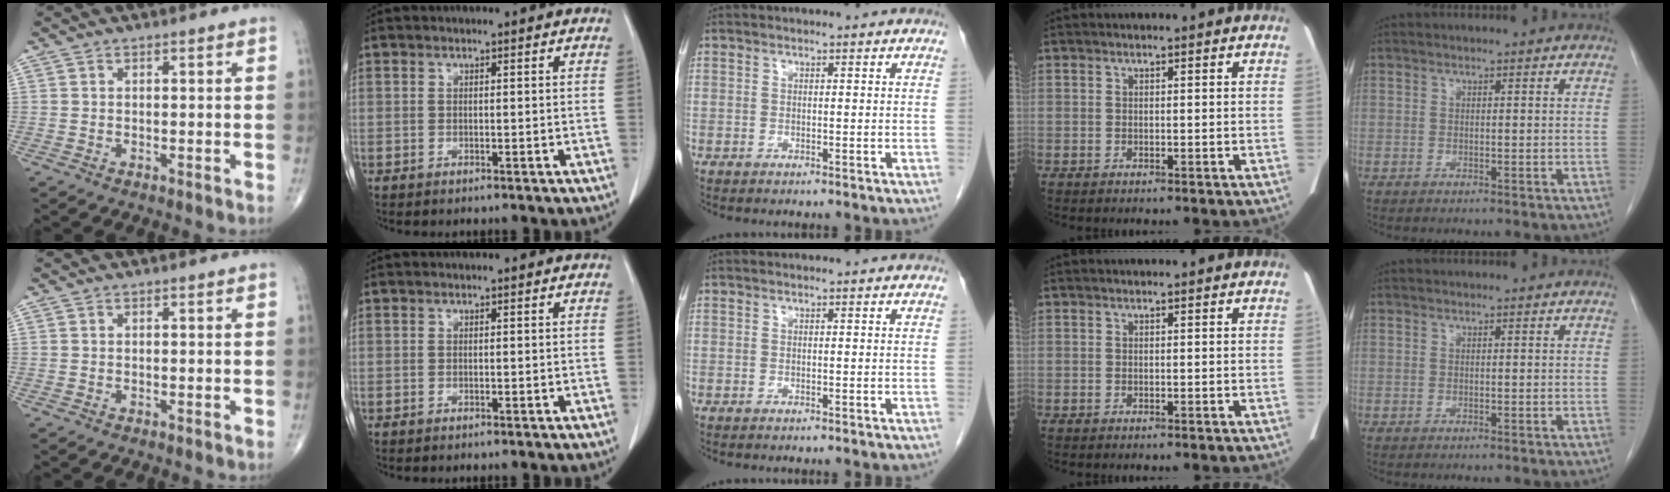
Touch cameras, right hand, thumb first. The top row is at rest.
{}